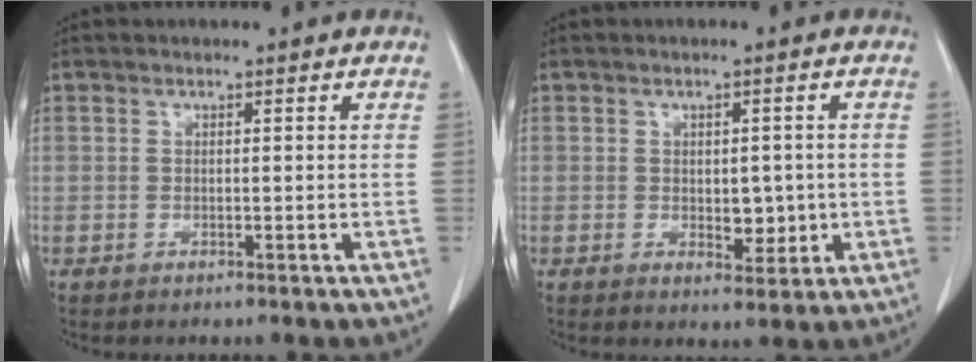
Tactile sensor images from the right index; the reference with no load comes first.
{"total": 4.1, "force": [-0.4, 2.4, 3.4], "torque": [-0.038, -0.002, 0.004]}